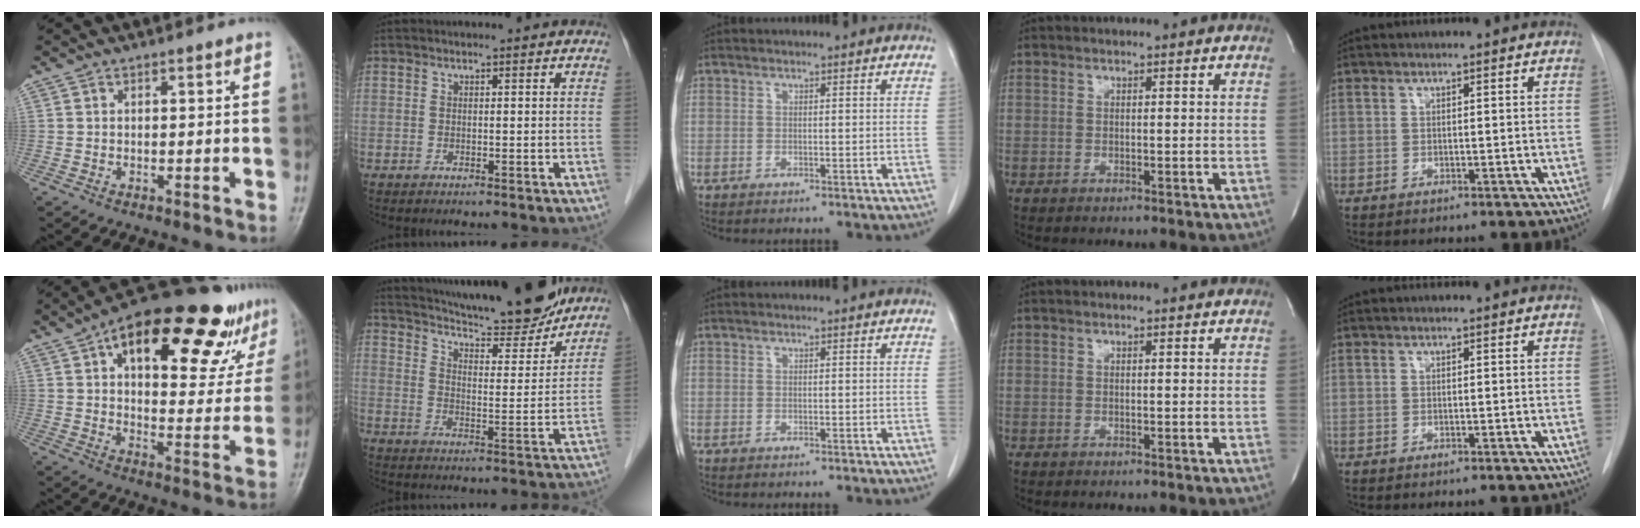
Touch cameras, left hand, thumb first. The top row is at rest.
{"thumb": {"total": 26.1, "force": [14.8, 10.7, 18.6], "torque": [-0.224, -0.011, 0.213]}, "index": {"total": 19.3, "force": [17.4, 2.5, 7.9], "torque": [-0.129, -0.011, 0.245]}}